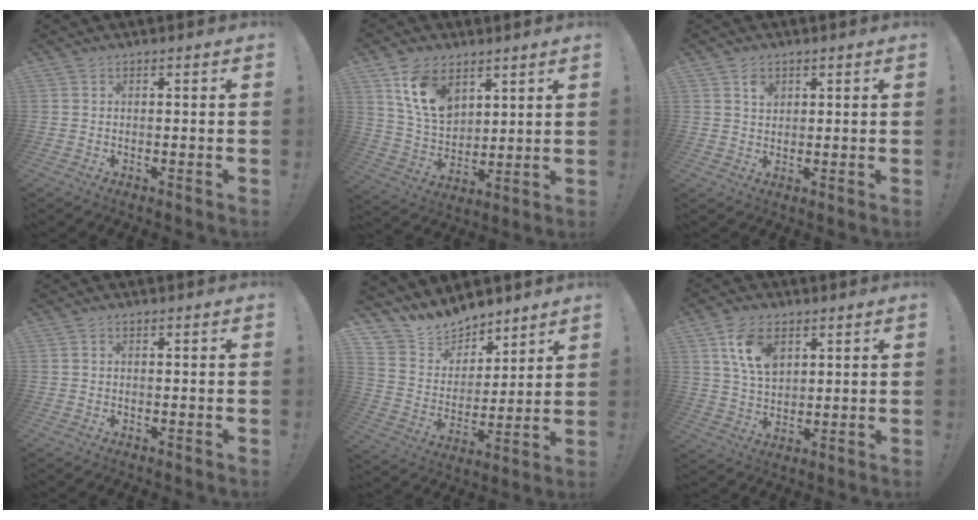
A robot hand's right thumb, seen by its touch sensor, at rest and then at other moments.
{"total": 13.7, "force": [7.3, 9.0, 7.3], "torque": [-0.137, -0.028, 0.143]}
{"total": 2.7, "force": [1.3, 2.0, 1.2], "torque": [-0.007, -0.004, 0.019]}
{"total": 0.0}
{"total": 10.5, "force": [9.5, 4.6, 0.1], "torque": [-0.027, -0.086, 0.181]}
{"total": 11.1, "force": [5.2, 7.1, 6.8], "torque": [-0.117, -0.005, 0.102]}